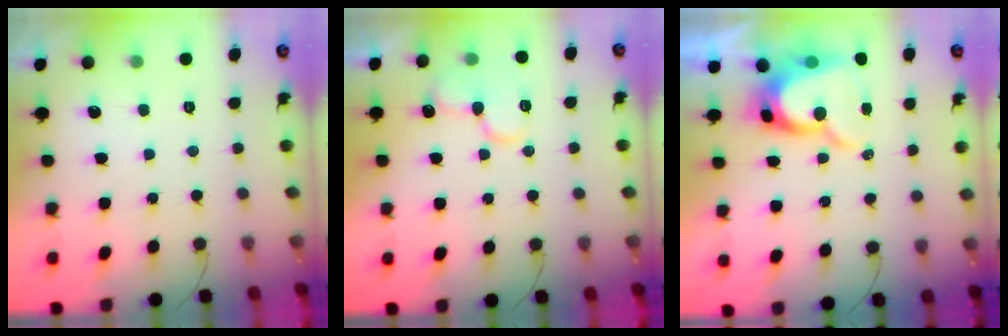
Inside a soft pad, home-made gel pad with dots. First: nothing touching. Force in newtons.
{"total": 12.0, "press": 11.9, "slide": 1.4}
{"total": 13.5, "press": 13.4, "slide": 1.4}